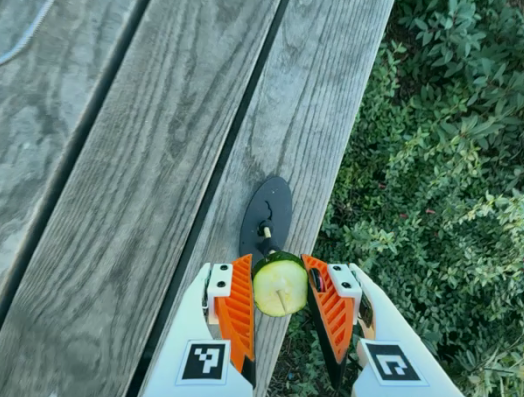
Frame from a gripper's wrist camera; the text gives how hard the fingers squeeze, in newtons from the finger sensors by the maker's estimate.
{"total": 9.6, "left": 9.3, "right": 9.9}